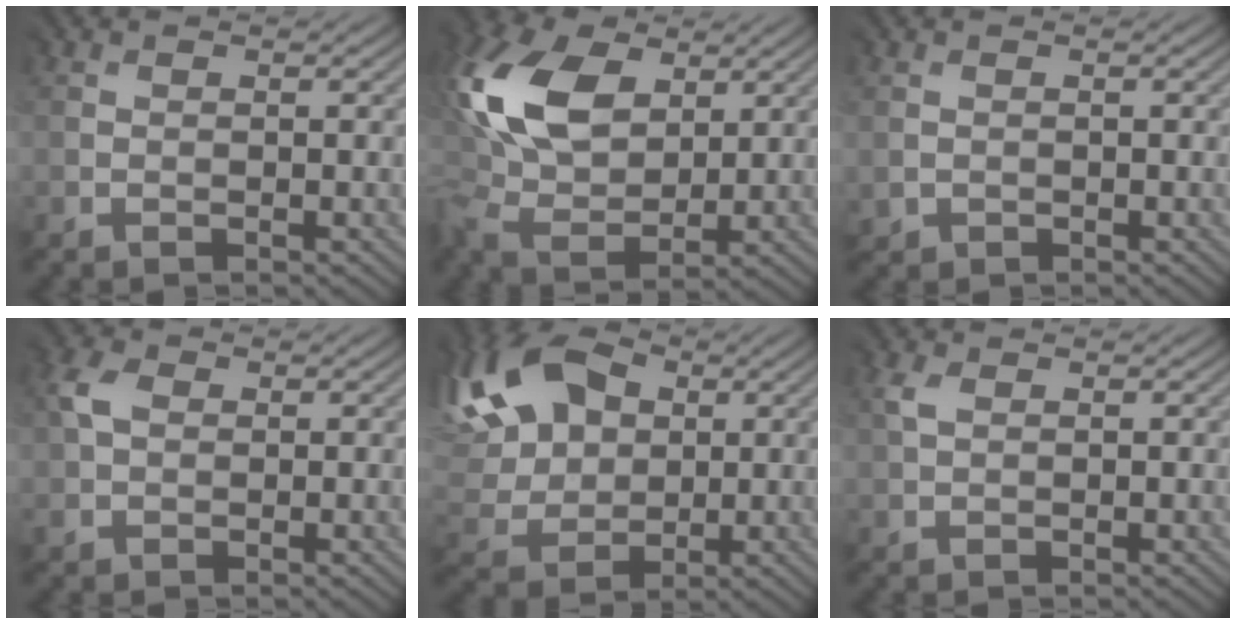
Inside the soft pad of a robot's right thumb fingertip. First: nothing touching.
{"total": 13.7, "force": [4.9, 8.8, 9.3], "torque": [-0.247, 0.023, 0.090]}
{"total": 0.8, "force": [0.1, 0.7, -0.4], "torque": [0.008, -0.002, 0.004]}
{"total": 3.5, "force": [1.0, 2.8, 1.7], "torque": [-0.049, 0.003, 0.016]}
{"total": 14.0, "force": [5.3, 9.8, 8.5], "torque": [-0.208, 0.028, 0.096]}
{"total": 2.1, "force": [1.1, 1.4, 1.1], "torque": [-0.028, 0.004, 0.021]}